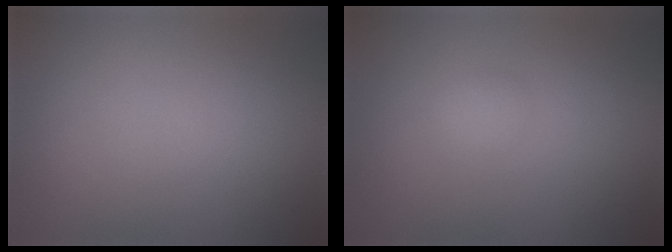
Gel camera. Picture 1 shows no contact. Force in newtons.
{"total": 1.2, "press": 1.2, "slide": 0.0}